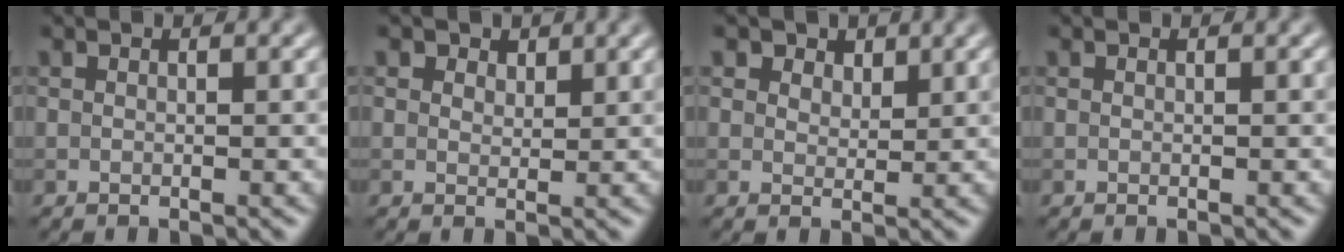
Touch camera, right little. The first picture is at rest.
{"total": 2.0, "force": [1.4, 1.2, 0.7], "torque": [-0.013, -0.005, 0.016]}
{"total": 3.2, "force": [2.3, 1.9, 1.1], "torque": [-0.030, -0.008, 0.035]}
{"total": 0.0}